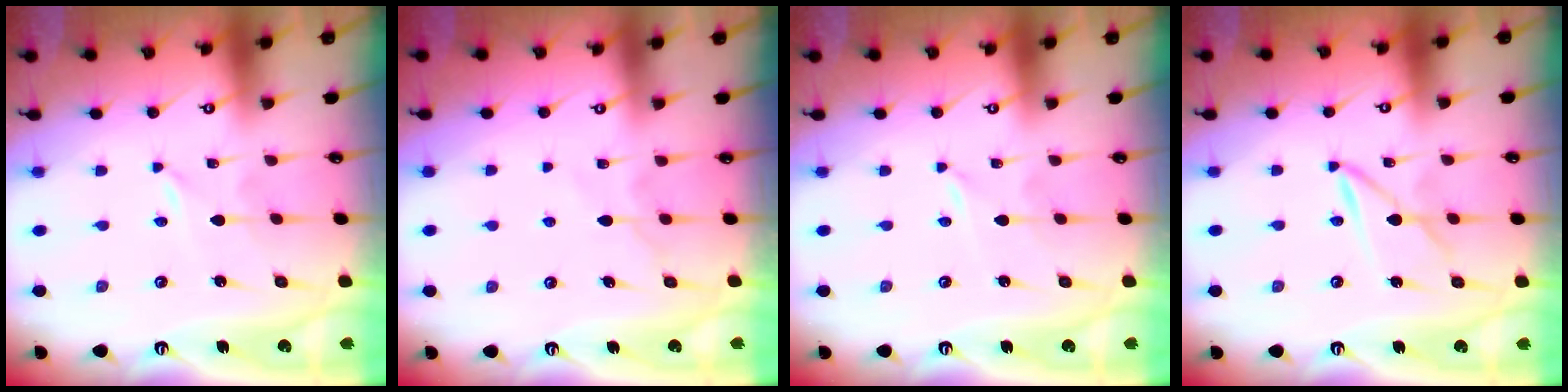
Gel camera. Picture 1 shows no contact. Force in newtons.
{"total": 6.3, "press": 6.3, "slide": 0.9}
{"total": 0.0}
{"total": 2.9, "press": 2.9, "slide": 0.3}